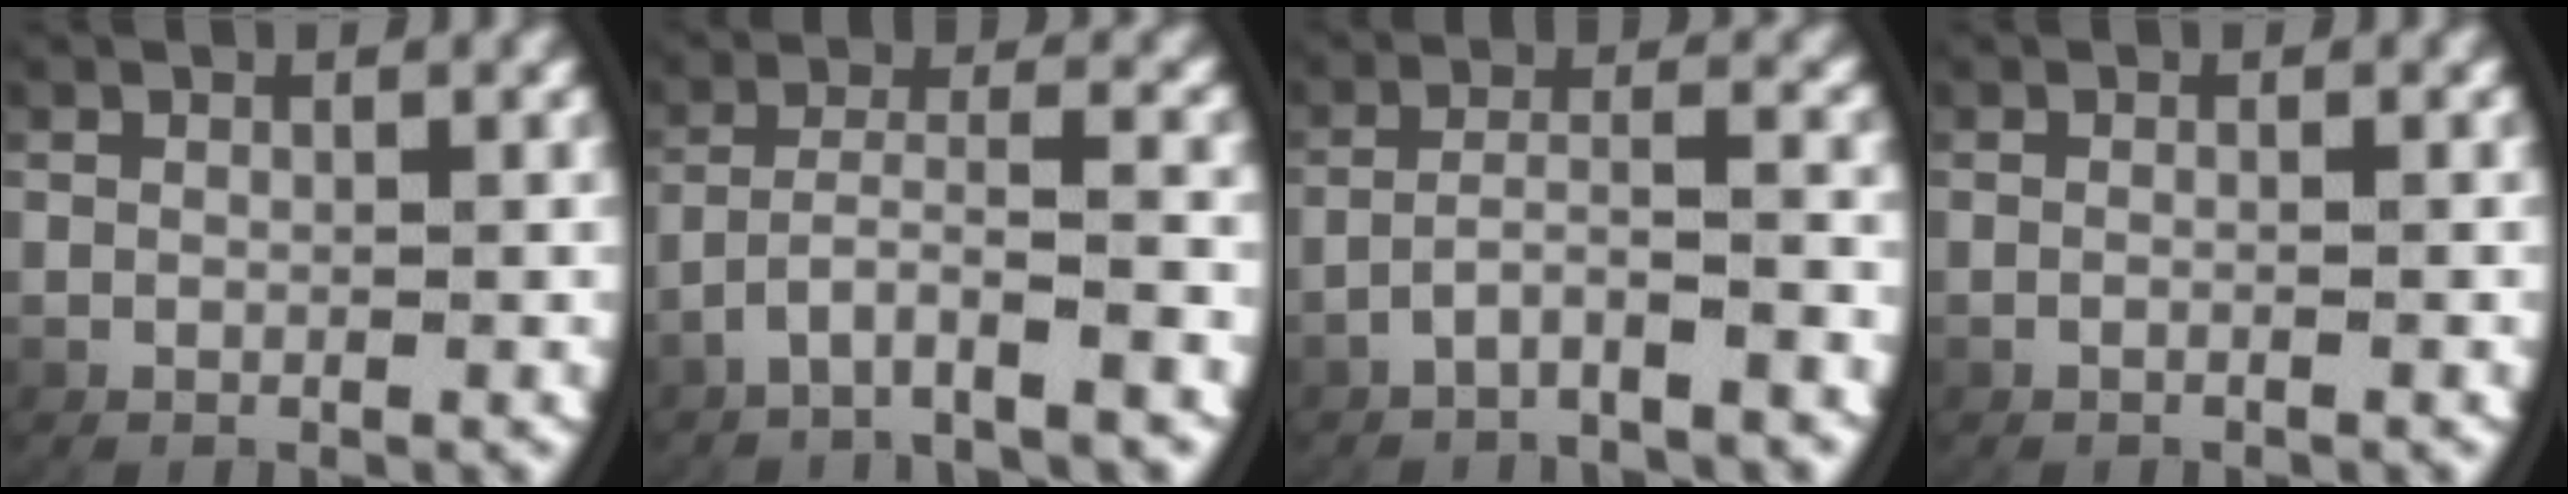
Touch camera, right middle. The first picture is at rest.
{"total": 4.1, "force": [-2.9, 0.6, 2.9], "torque": [-0.064, -0.014, -0.040]}
{"total": 3.8, "force": [-3.2, 0.3, 2.0], "torque": [-0.050, -0.013, -0.047]}
{"total": 0.7, "force": [-0.6, -0.1, 0.3], "torque": [-0.008, 0.002, -0.011]}